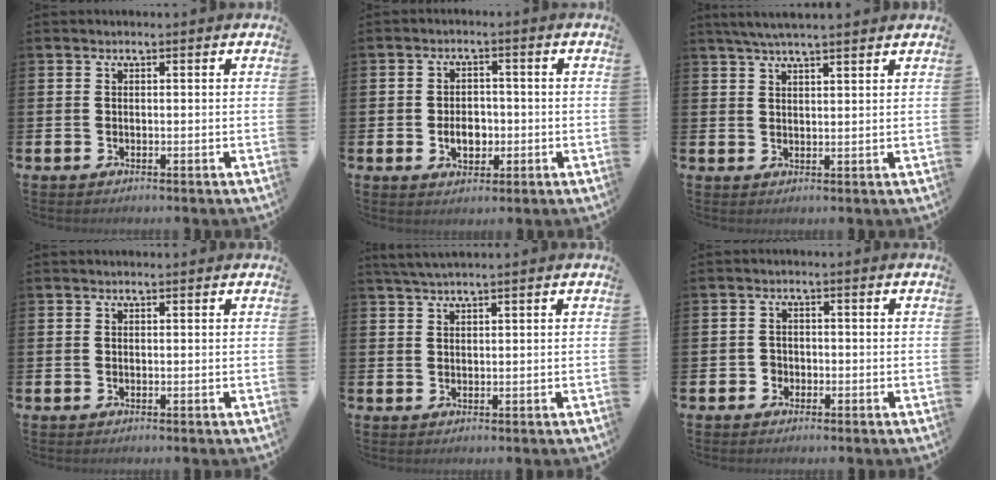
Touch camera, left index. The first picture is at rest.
{"total": 3.9, "force": [-0.7, 2.8, 2.6], "torque": [-0.029, -0.003, -0.021]}
{"total": 4.1, "force": [3.7, 0.1, 1.7], "torque": [-0.040, -0.004, 0.068]}
{"total": 0.0}
{"total": 2.3, "force": [2.1, -0.1, 0.9], "torque": [-0.027, 0.001, 0.040]}
{"total": 1.6, "force": [-0.8, 1.4, 0.1], "torque": [0.002, 0.001, -0.021]}